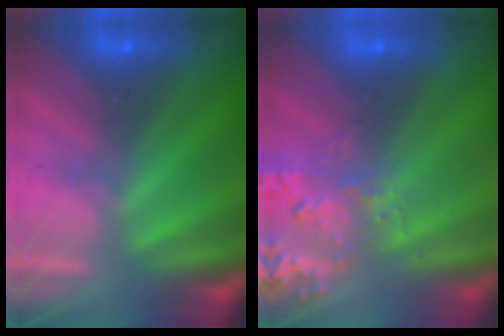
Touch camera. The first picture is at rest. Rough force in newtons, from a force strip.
{"total": 2.8}